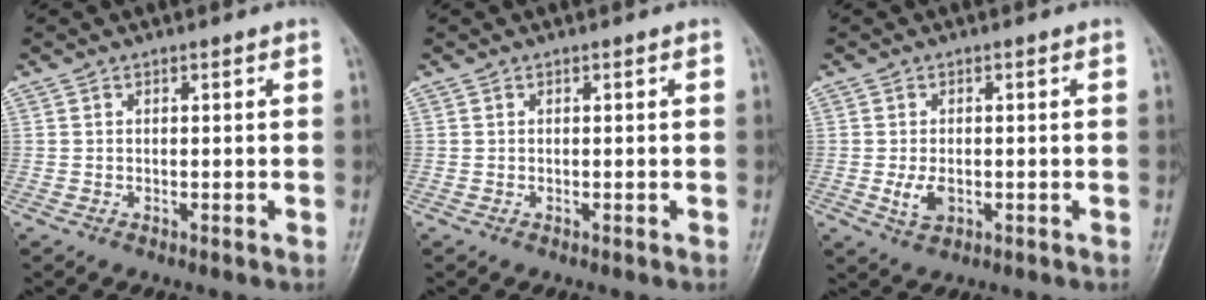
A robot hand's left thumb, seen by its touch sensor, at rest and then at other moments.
{"total": 0.0}
{"total": 3.4, "force": [-0.5, 2.1, 2.7], "torque": [-0.051, -0.006, -0.005]}